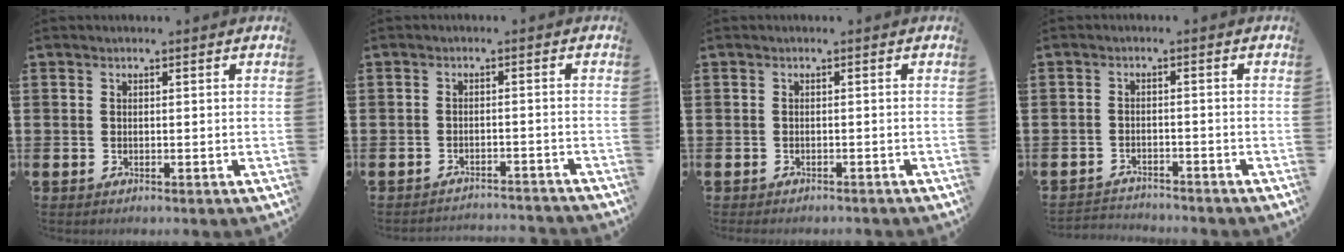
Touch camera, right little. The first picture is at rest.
{"total": 1.5, "force": [-1.5, -0.1, -0.1], "torque": [-0.001, 0.005, -0.032]}
{"total": 0.5, "force": [-0.5, 0.0, 0.0], "torque": [-0.001, -0.002, -0.011]}
{"total": 2.2, "force": [-2.2, 0.1, -0.3], "torque": [-0.002, 0.002, -0.048]}